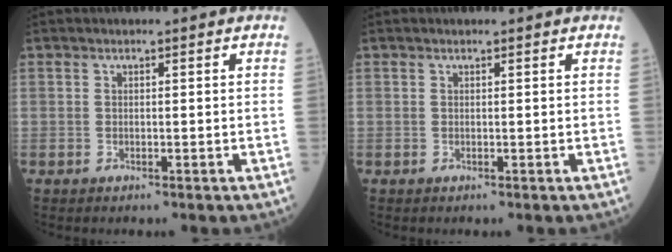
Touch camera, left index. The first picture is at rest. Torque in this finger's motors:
{"motor_torque": [0.21, 0.02, -0.01, -0.01]}